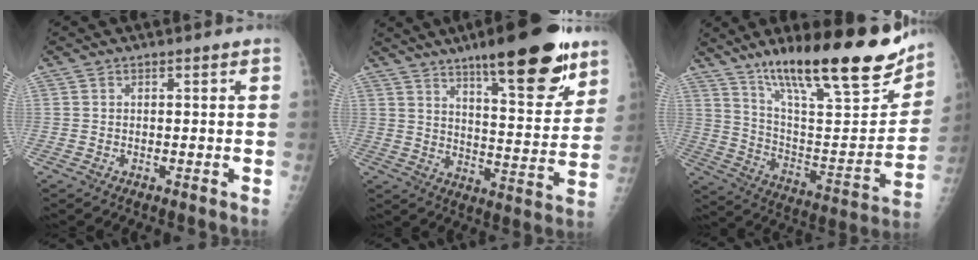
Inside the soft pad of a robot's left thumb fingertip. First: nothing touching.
{"total": 19.9, "force": [12.8, 5.1, 14.4], "torque": [-0.173, -0.067, 0.192]}
{"total": 27.3, "force": [18.4, 6.6, 19.1], "torque": [-0.267, -0.069, 0.301]}